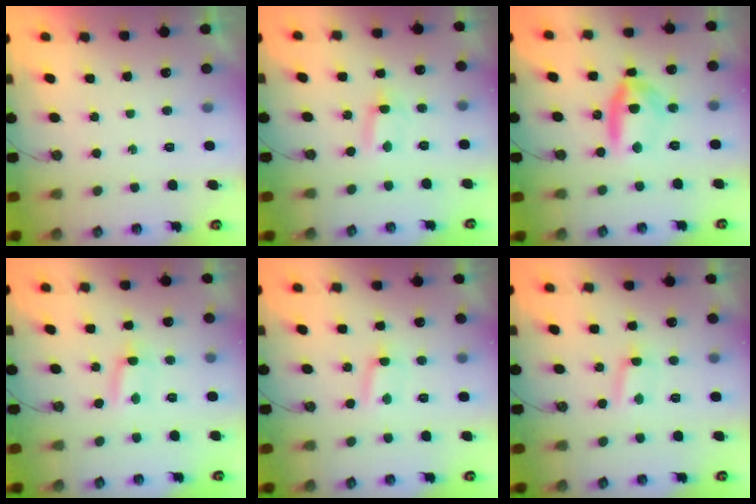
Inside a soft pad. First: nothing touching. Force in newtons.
{"total": 0.6, "press": 0.3, "slide": 0.5}
{"total": 11.1, "press": 11.1, "slide": 0.9}
{"total": 1.6, "press": 1.5, "slide": 0.6}
{"total": 2.5, "press": 2.5, "slide": 0.3}
{"total": 2.5, "press": 2.5, "slide": 0.3}